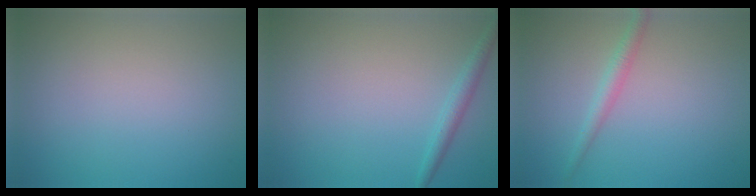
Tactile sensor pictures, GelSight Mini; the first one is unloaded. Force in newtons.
{"total": 1.6, "press": 1.6, "slide": 0.1}
{"total": 1.7, "press": 1.7, "slide": 0.0}